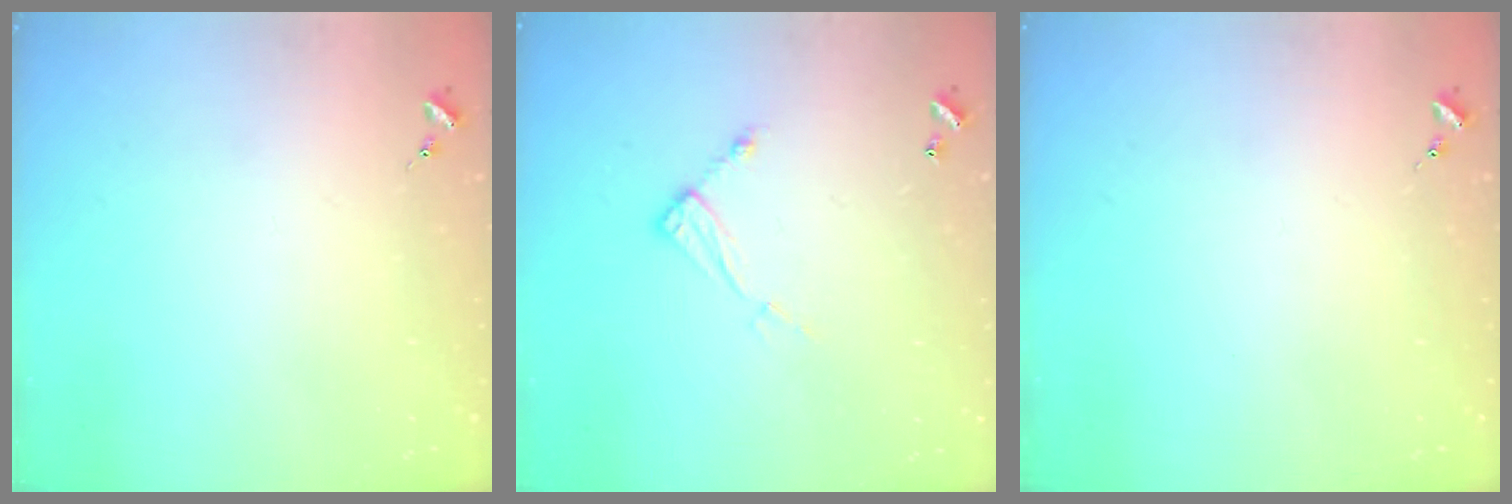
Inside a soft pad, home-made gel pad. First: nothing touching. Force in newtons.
{"total": 8.7, "press": 8.7, "slide": 0.4}
{"total": 0.0}